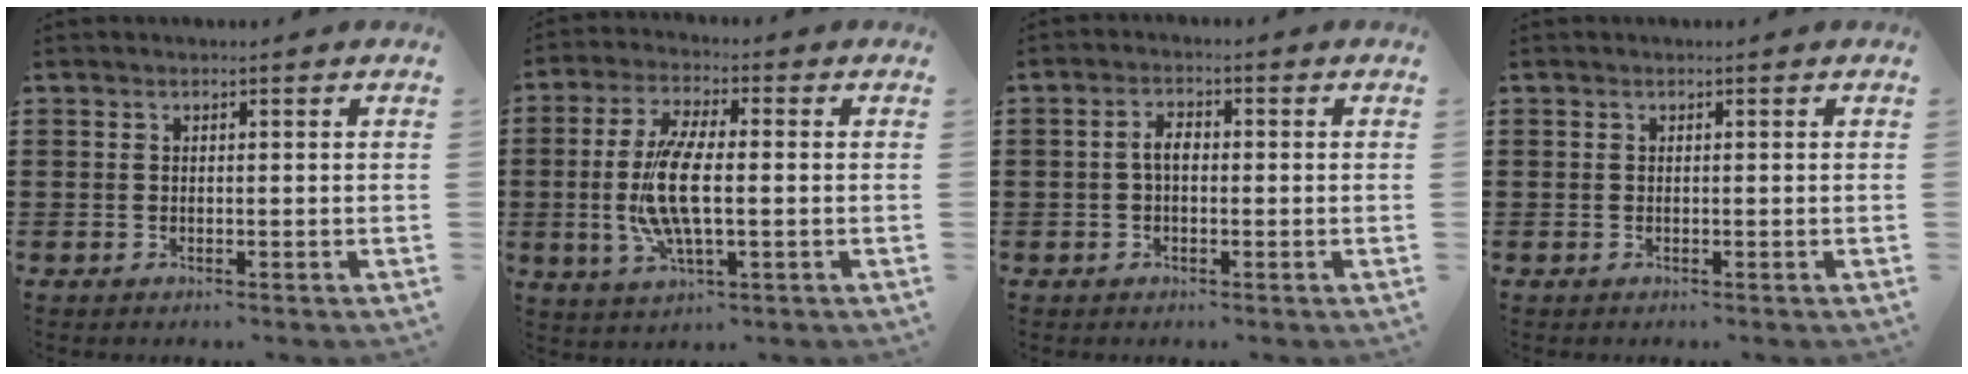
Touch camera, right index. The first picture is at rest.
{"total": 10.1, "force": [-0.9, 3.5, 9.4], "torque": [-0.212, -0.013, -0.022]}
{"total": 2.8, "force": [-0.2, 1.4, 2.4], "torque": [-0.053, 0.003, -0.008]}
{"total": 0.0}